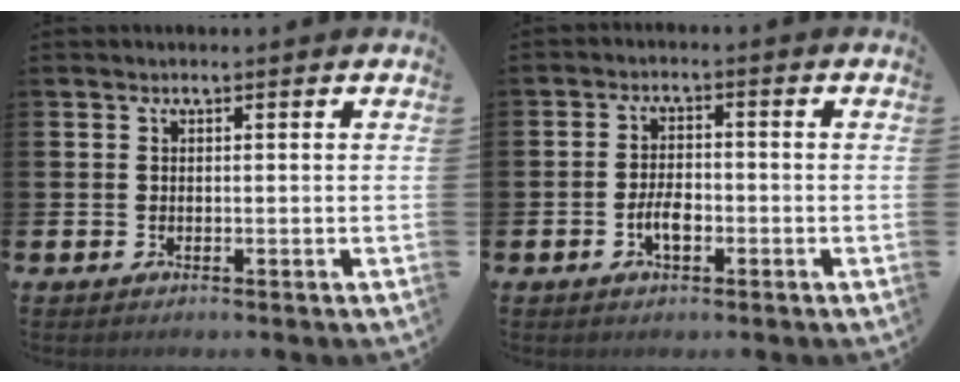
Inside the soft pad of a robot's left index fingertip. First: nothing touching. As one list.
[{"total": 3.2, "force": [-1.1, 1.6, 2.5], "torque": [-0.040, 0.003, -0.023]}]